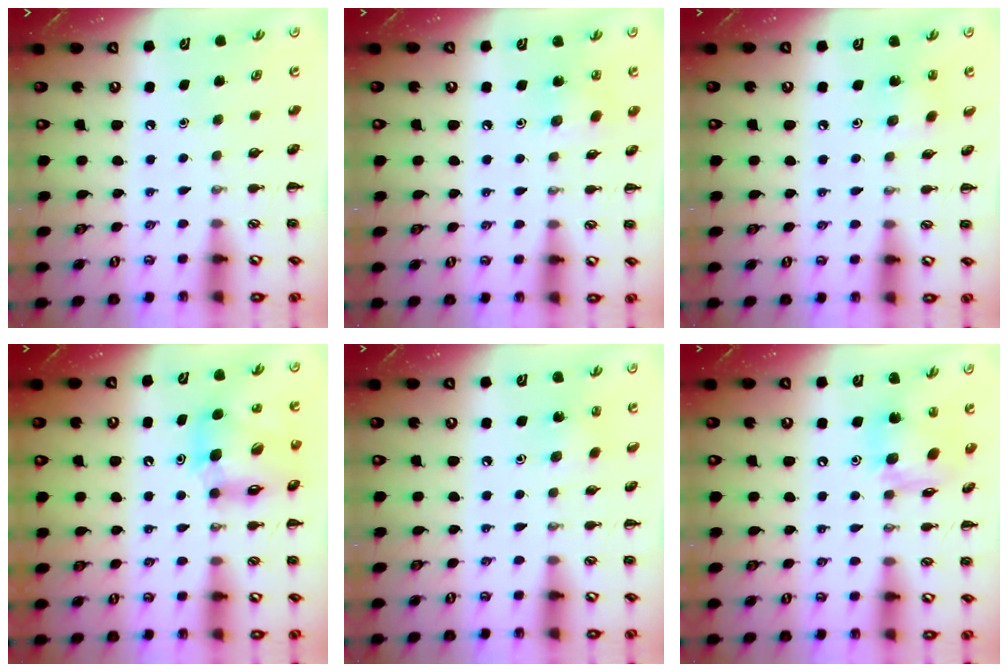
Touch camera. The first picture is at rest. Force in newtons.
{"total": 3.9, "press": 3.8, "slide": 1.1}
{"total": 2.8, "press": 2.7, "slide": 0.8}
{"total": 13.3, "press": 12.8, "slide": 3.6}
{"total": 3.1, "press": 2.9, "slide": 0.9}
{"total": 12.1, "press": 12.0, "slide": 1.4}